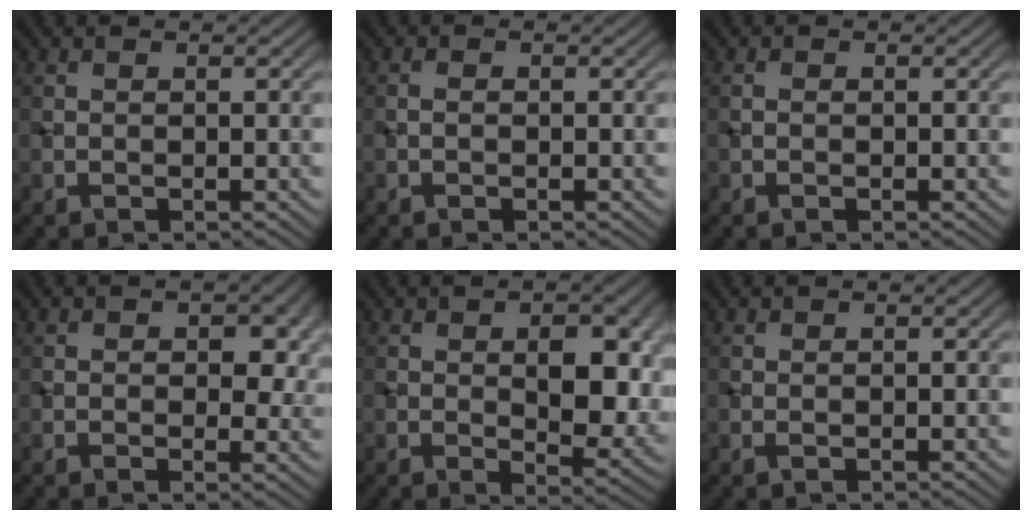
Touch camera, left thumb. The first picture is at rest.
{"total": 0.8, "force": [-0.4, 0.5, 0.5], "torque": [-0.010, 0.001, -0.010]}
{"total": 0.5, "force": [-0.3, 0.3, 0.2], "torque": [-0.002, 0.000, -0.006]}
{"total": 4.3, "force": [0.7, 2.8, 3.2], "torque": [-0.042, -0.010, 0.008]}
{"total": 8.0, "force": [0.8, 4.1, 6.8], "torque": [-0.092, -0.004, 0.018]}
{"total": 0.0}